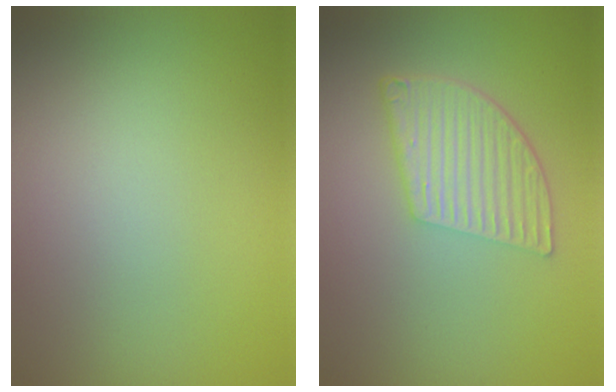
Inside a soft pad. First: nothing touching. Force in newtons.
{"total": 5.1, "press": 3.6, "slide": 3.7}